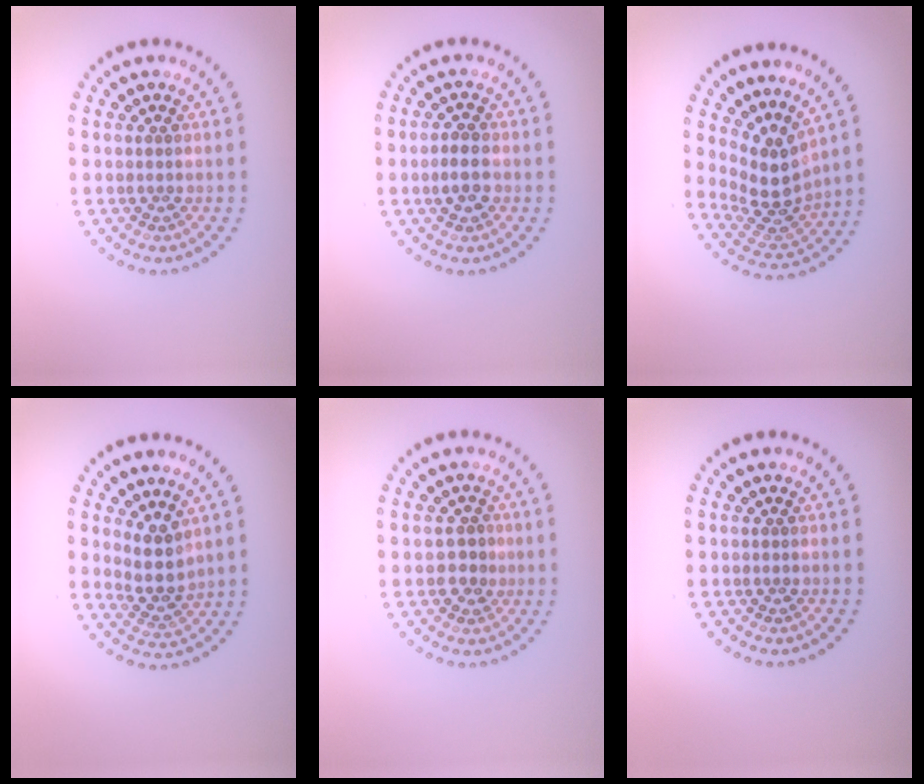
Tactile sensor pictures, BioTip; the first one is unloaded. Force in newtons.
{"total": 2.1, "press": 2.1, "slide": 0.2}
{"total": 4.1, "press": 3.0, "slide": 2.7}
{"total": 2.8, "press": 2.3, "slide": 1.6}
{"total": 1.9, "press": 1.8, "slide": 0.7}
{"total": 0.0}